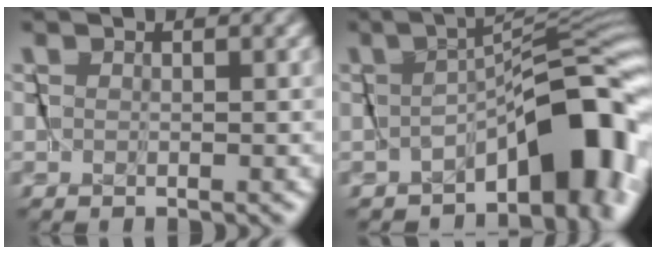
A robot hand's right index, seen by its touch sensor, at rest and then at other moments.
{"total": 7.0, "force": [-3.7, 2.2, 5.5], "torque": [-0.061, -0.002, -0.056]}